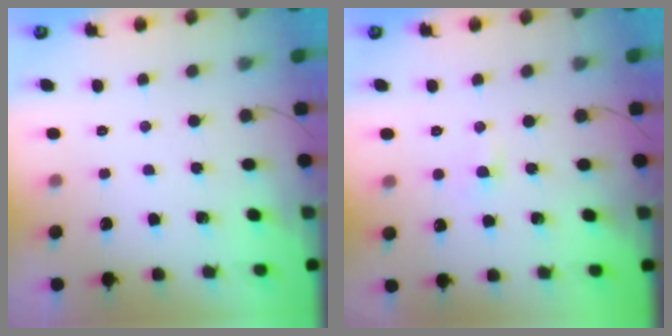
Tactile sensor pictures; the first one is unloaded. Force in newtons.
{"total": 1.9, "press": 1.7, "slide": 0.9}